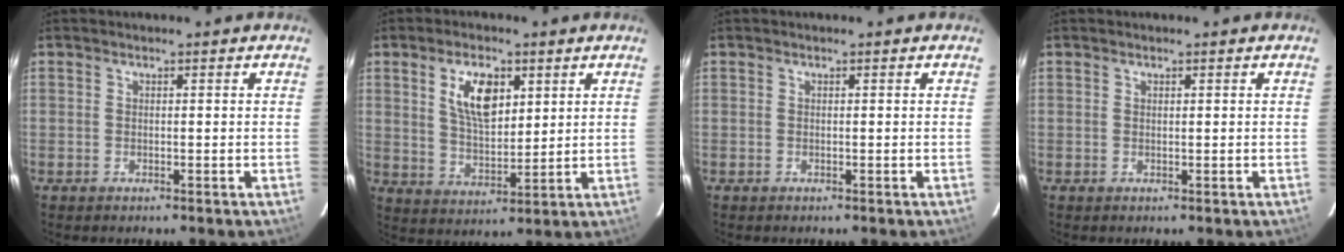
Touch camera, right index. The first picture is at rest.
{"total": 9.4, "force": [3.8, 4.6, 7.3], "torque": [-0.131, 0.007, 0.076]}
{"total": 0.0}
{"total": 0.0}